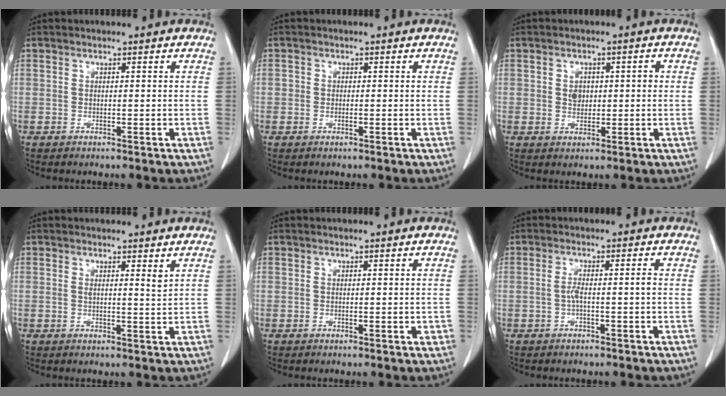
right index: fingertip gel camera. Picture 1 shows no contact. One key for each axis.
{"total": 1.0, "fx": -0.2, "fy": 0.8, "fz": 0.6, "tx": -0.009, "ty": 0.001, "tz": -0.003}
{"total": 2.9, "fx": 0.2, "fy": 2.2, "fz": 2.0, "tx": -0.029, "ty": 0.010, "tz": 0.008}
{"total": 1.7, "fx": 1.1, "fy": 0.0, "fz": 1.3, "tx": -0.021, "ty": -0.009, "tz": 0.017}
{"total": 0.8, "fx": -0.1, "fy": 0.4, "fz": 0.7, "tx": -0.010, "ty": 0.002, "tz": 0.003}
{"total": 2.5, "fx": -0.6, "fy": -0.1, "fz": 2.4, "tx": -0.043, "ty": 0.003, "tz": -0.010}